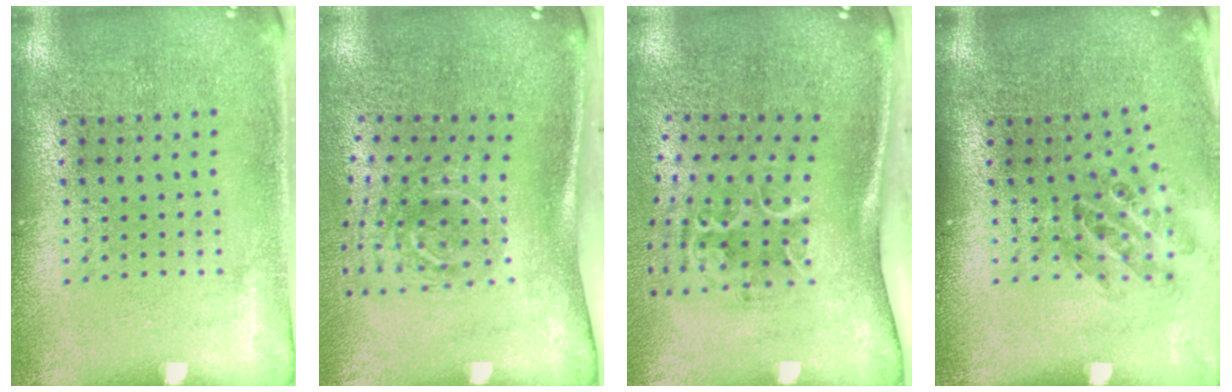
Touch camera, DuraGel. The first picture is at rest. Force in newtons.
{"total": 2.0, "press": 1.3, "slide": 1.5}
{"total": 1.9, "press": 1.4, "slide": 1.3}
{"total": 0.9, "press": 0.9, "slide": 0.1}